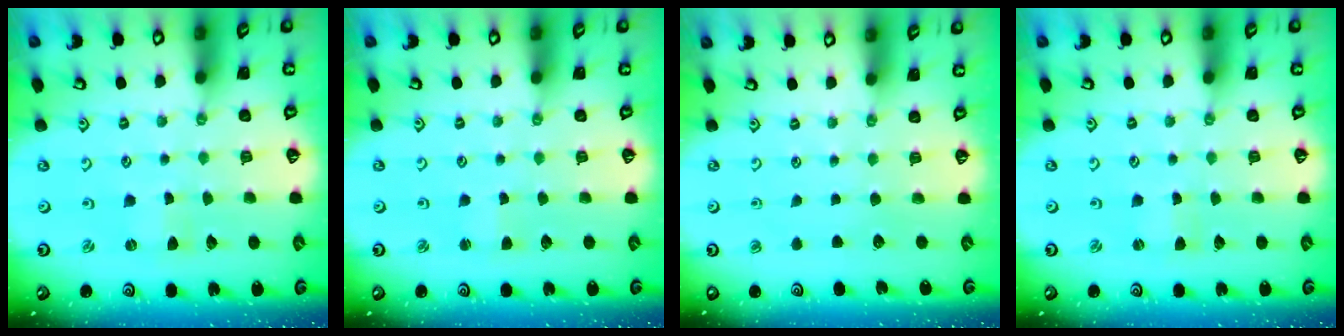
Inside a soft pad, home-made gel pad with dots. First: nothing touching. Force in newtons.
{"total": 1.8, "press": 1.8, "slide": 0.3}
{"total": 0.0}
{"total": 0.8, "press": 0.8, "slide": 0.0}